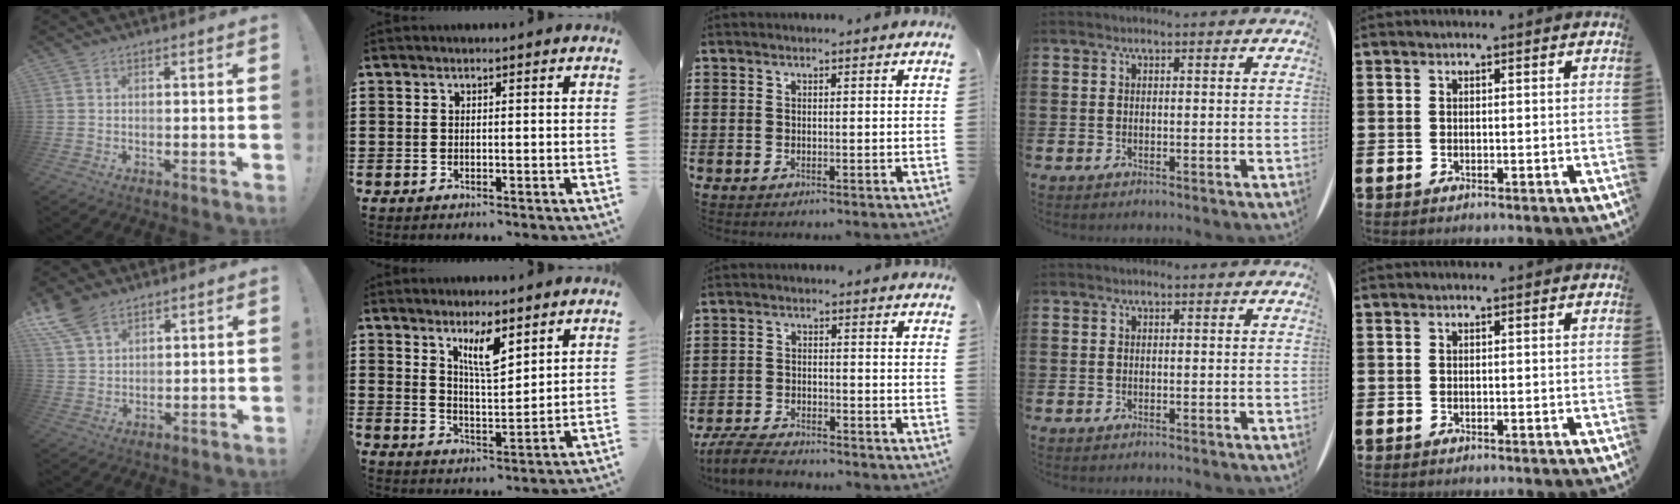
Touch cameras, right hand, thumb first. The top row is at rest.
{"thumb": {"total": 8.8, "force": [6.1, 4.6, 4.4], "torque": [-0.083, -0.025, 0.121]}, "index": {"total": 6.2, "force": [4.0, 1.5, 4.5], "torque": [-0.082, -0.008, 0.066]}, "middle": {"total": 4.8, "force": [-4.6, 0.7, 1.3], "torque": [-0.034, 0.000, -0.093]}}